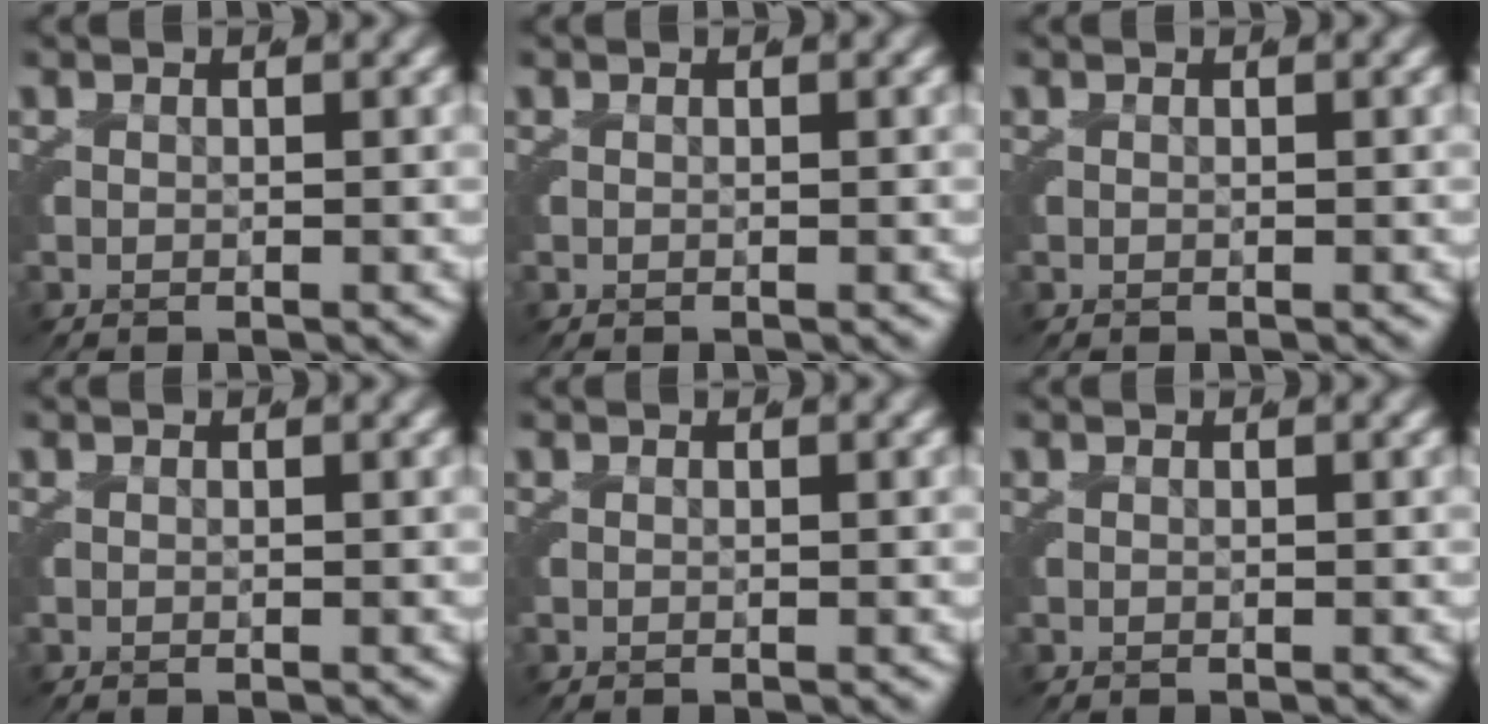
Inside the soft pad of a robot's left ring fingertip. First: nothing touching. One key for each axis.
{"total": 0.0}
{"total": 0.0}
{"total": 0.0}
{"total": 0.0}
{"total": 0.0}